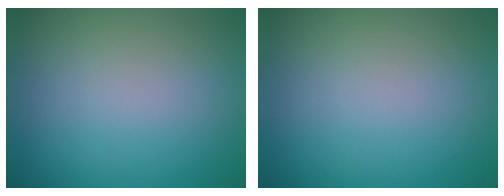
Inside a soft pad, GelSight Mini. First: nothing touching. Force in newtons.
{"total": 0.0}